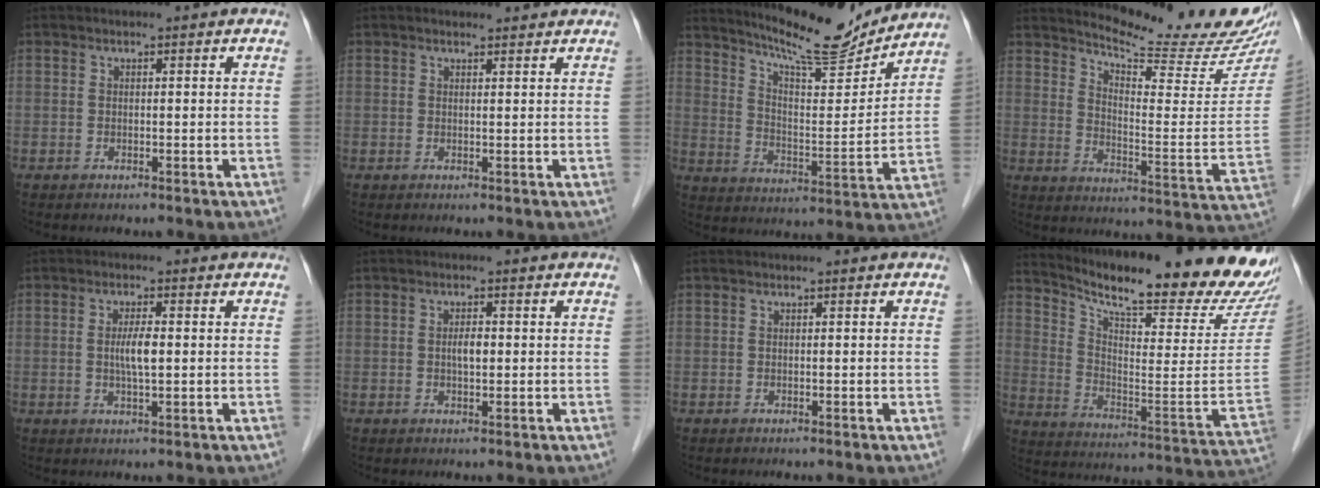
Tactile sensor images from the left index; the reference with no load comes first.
{"total": 2.3, "force": [2.2, 0.5, 0.2], "torque": [-0.011, 0.005, 0.024]}
{"total": 15.3, "force": [14.1, 1.5, 5.6], "torque": [-0.096, -0.018, 0.216]}
{"total": 19.1, "force": [18.0, 1.3, 6.3], "torque": [-0.096, -0.100, 0.227]}
{"total": 3.5, "force": [0.0, 0.5, 3.4], "torque": [-0.065, -0.003, -0.001]}
{"total": 2.0, "force": [0.0, 0.8, 1.9], "torque": [-0.035, 0.001, -0.001]}
{"total": 0.0}
{"total": 26.4, "force": [23.7, 1.9, 11.5], "torque": [-0.192, -0.099, 0.316]}